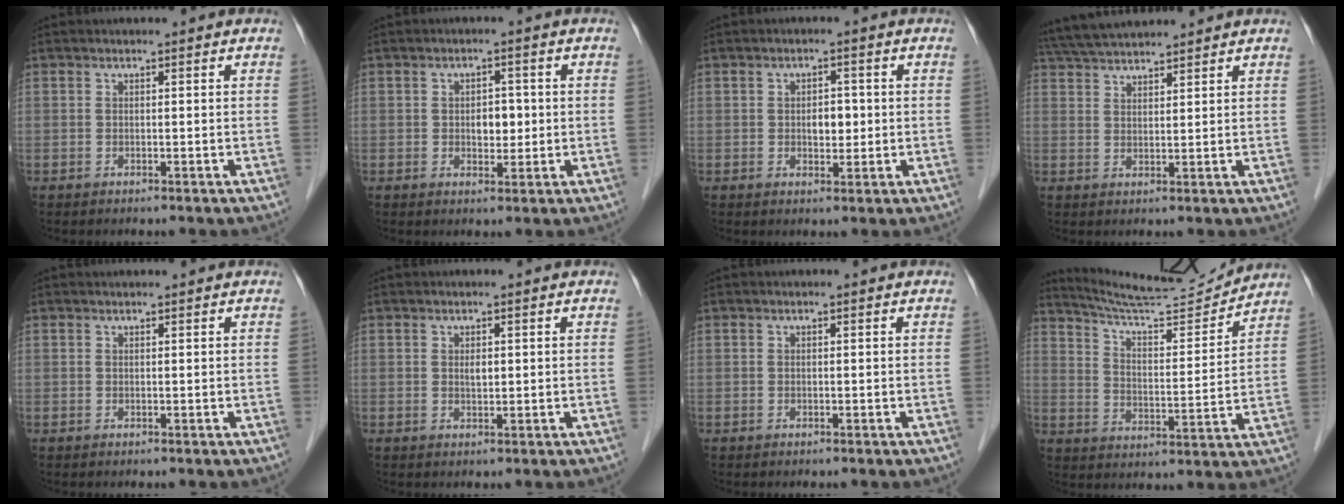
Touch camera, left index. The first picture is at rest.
{"total": 3.2, "force": [0.0, 2.0, 2.5], "torque": [-0.033, 0.006, 0.003]}
{"total": 2.9, "force": [0.0, 1.7, 2.3], "torque": [-0.033, 0.004, 0.002]}
{"total": 8.3, "force": [7.8, 0.8, 2.7], "torque": [-0.057, 0.037, 0.139]}
{"total": 0.6, "force": [0.6, 0.0, 0.1], "torque": [-0.006, 0.006, 0.011]}
{"total": 1.2, "force": [0.4, 0.6, 1.0], "torque": [-0.017, -0.001, 0.007]}
{"total": 0.0}
{"total": 13.7, "force": [13.4, -0.3, 3.0], "torque": [-0.058, -0.005, 0.212]}